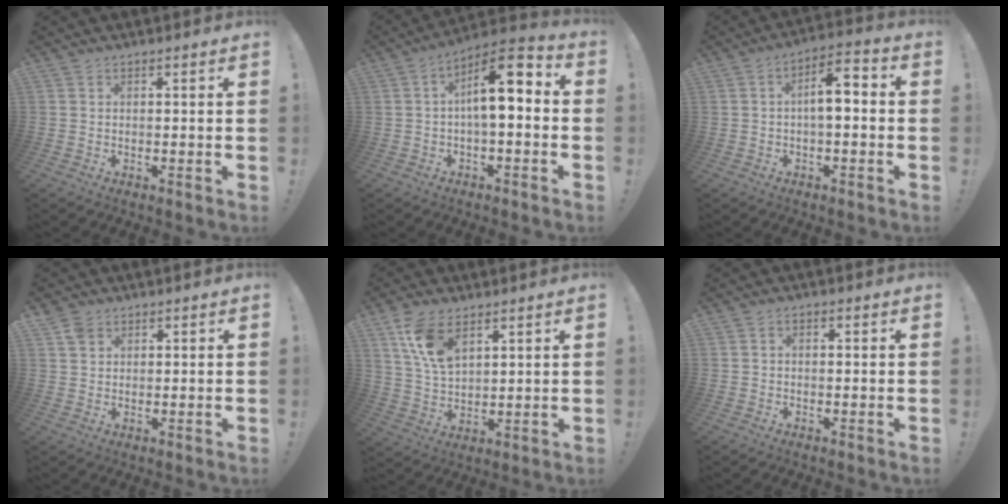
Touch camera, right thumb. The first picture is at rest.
{"total": 12.0, "force": [1.1, 4.4, 11.1], "torque": [-0.189, -0.003, 0.012]}
{"total": 8.1, "force": [-0.3, 3.3, 7.4], "torque": [-0.115, 0.009, -0.006]}
{"total": 3.6, "force": [2.3, 2.6, 1.1], "torque": [-0.018, -0.005, 0.045]}
{"total": 10.9, "force": [6.1, 5.7, 7.0], "torque": [-0.137, -0.016, 0.116]}
{"total": 1.2, "force": [-0.6, 0.8, 0.7], "torque": [-0.016, 0.006, -0.010]}